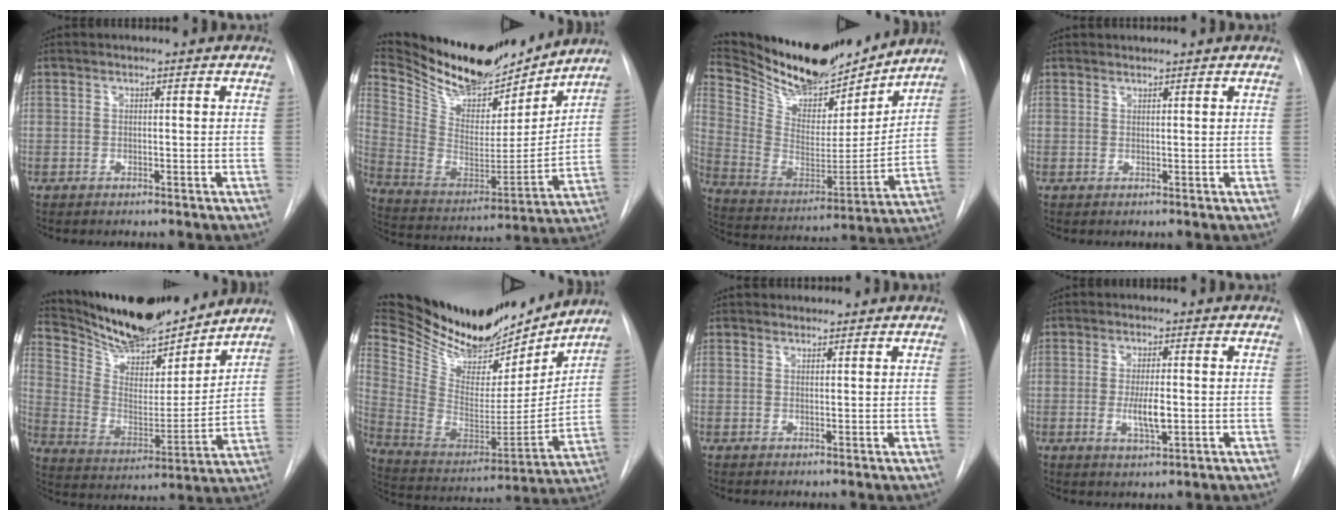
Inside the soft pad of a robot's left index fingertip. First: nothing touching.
{"total": 22.4, "force": [20.3, 6.1, 7.0], "torque": [-0.139, -0.024, 0.331]}
{"total": 22.7, "force": [20.7, 6.3, 7.0], "torque": [-0.141, -0.025, 0.335]}
{"total": 1.3, "force": [1.3, 0.1, 0.0], "torque": [-0.004, 0.014, 0.029]}
{"total": 20.0, "force": [18.2, 4.5, 6.9], "torque": [-0.125, -0.014, 0.305]}
{"total": 30.6, "force": [26.5, 8.7, 12.4], "torque": [-0.240, -0.031, 0.406]}
{"total": 2.2, "force": [2.0, 0.8, 0.0], "torque": [0.003, 0.019, 0.032]}
{"total": 4.3, "force": [-0.5, 1.0, 4.1], "torque": [-0.079, -0.007, -0.006]}